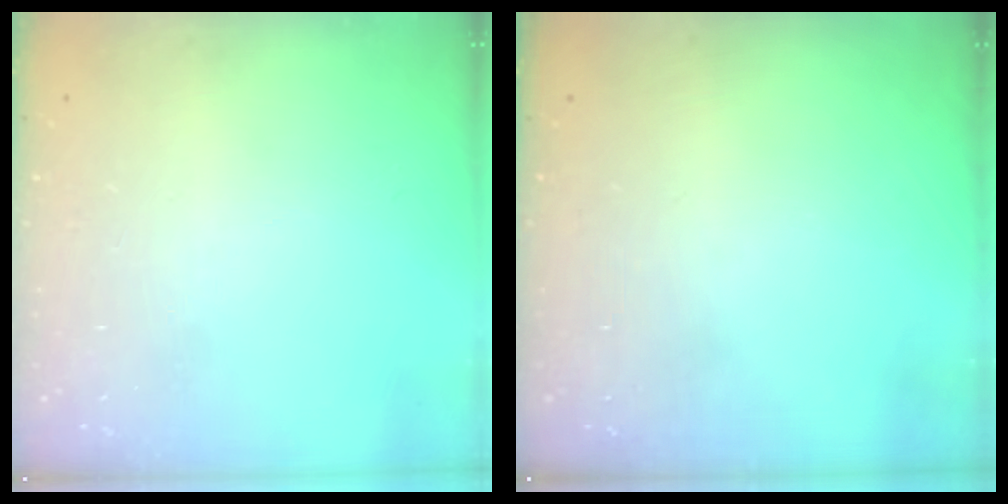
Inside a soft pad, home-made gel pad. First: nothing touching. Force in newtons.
{"total": 0.0}